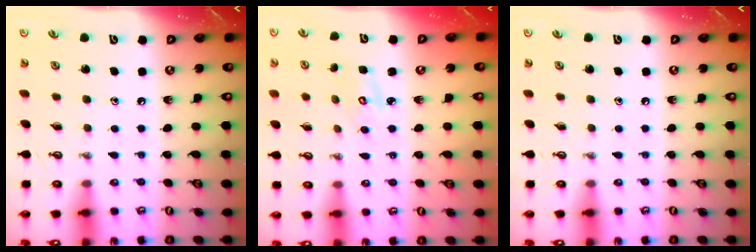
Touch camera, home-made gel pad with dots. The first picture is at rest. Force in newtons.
{"total": 2.6, "press": 2.6, "slide": 0.2}
{"total": 0.0}